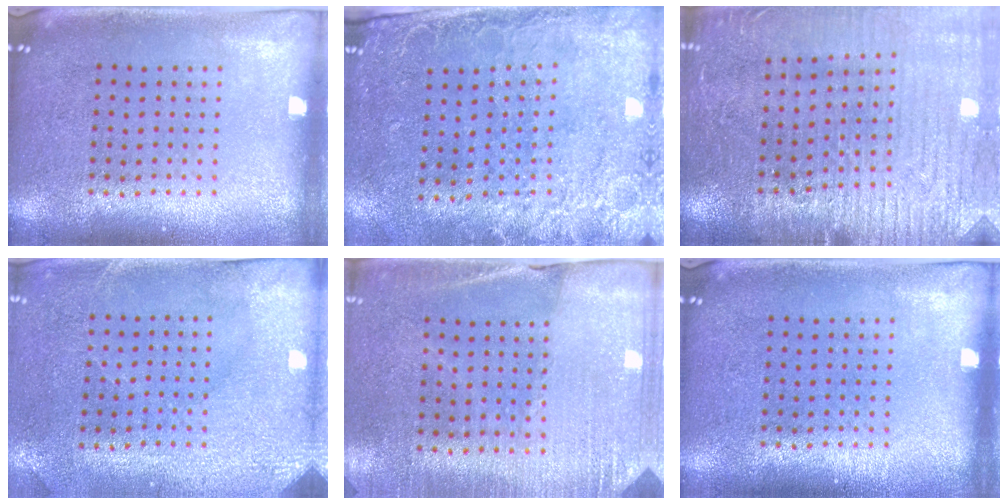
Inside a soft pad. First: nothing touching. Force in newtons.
{"total": 2.5, "press": 2.2, "slide": 1.3}
{"total": 3.1, "press": 3.1, "slide": 0.4}
{"total": 2.9, "press": 2.7, "slide": 1.1}
{"total": 2.7, "press": 2.6, "slide": 0.7}
{"total": 0.0}